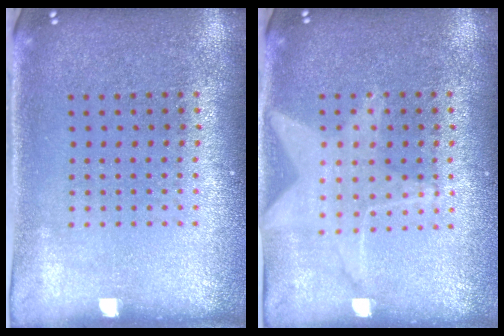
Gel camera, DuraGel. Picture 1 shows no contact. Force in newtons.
{"total": 1.5, "press": 1.5, "slide": 0.1}